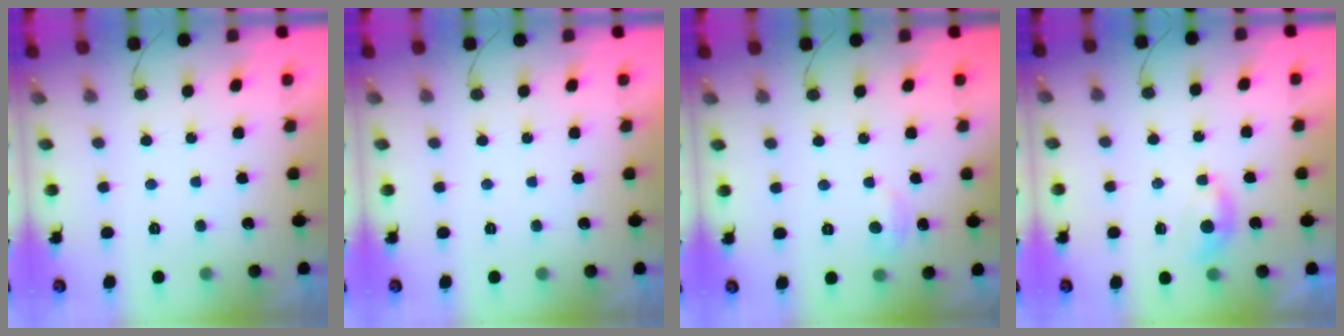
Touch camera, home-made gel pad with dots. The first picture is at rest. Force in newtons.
{"total": 0.0}
{"total": 3.4, "press": 3.4, "slide": 0.4}
{"total": 3.9, "press": 3.8, "slide": 0.5}